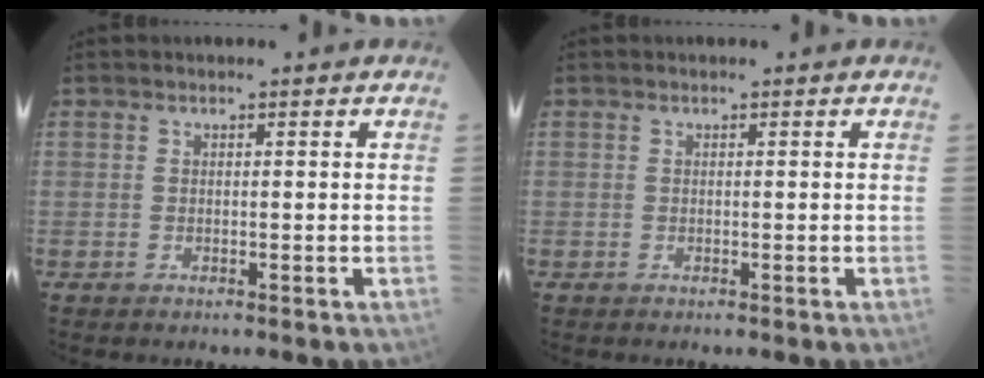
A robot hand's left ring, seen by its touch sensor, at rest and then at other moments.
{"total": 0.0}